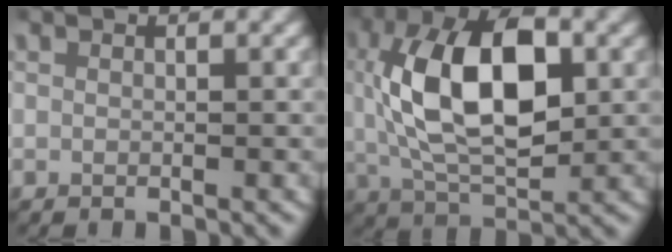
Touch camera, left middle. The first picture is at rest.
{"total": 10.9, "force": [1.2, 5.8, 9.2], "torque": [-0.172, 0.000, 0.024]}